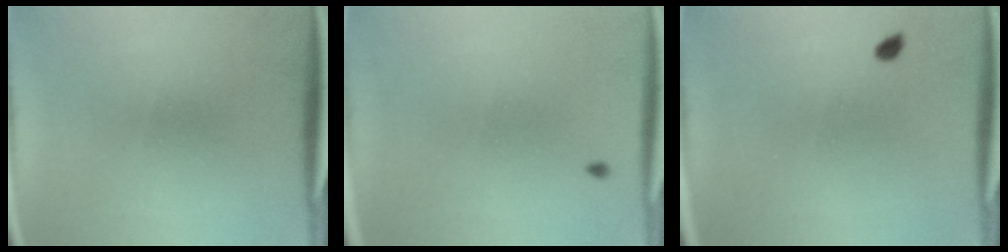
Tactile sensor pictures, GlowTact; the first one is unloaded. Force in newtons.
{"total": 0.9}
{"total": 0.9}